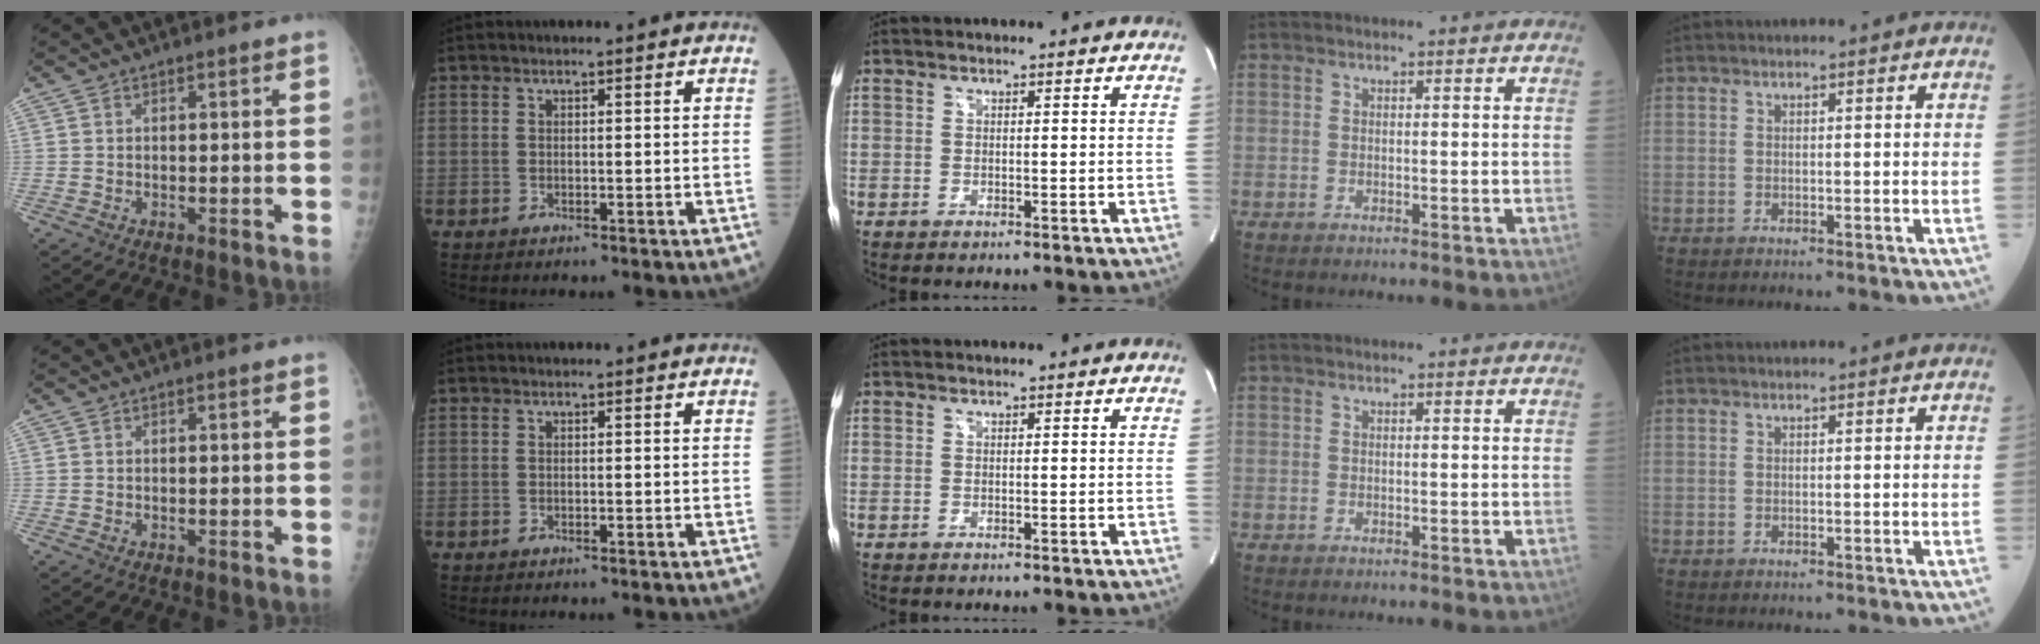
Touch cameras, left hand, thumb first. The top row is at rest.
{}